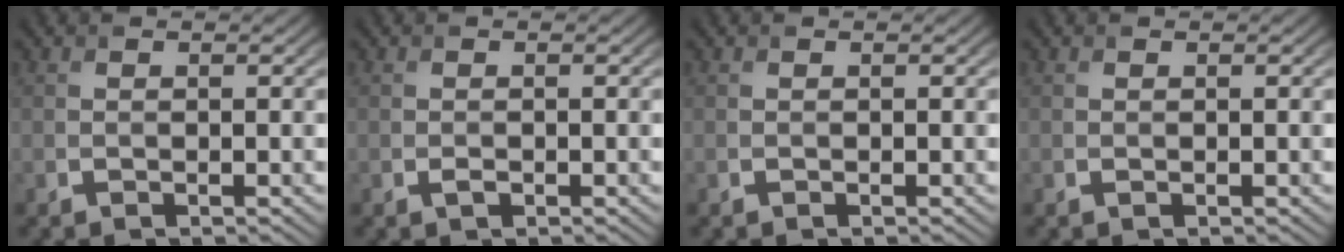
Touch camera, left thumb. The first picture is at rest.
{"total": 0.7, "force": [-0.3, 0.4, 0.5], "torque": [-0.010, -0.002, -0.005]}
{"total": 0.0}
{"total": 0.0}